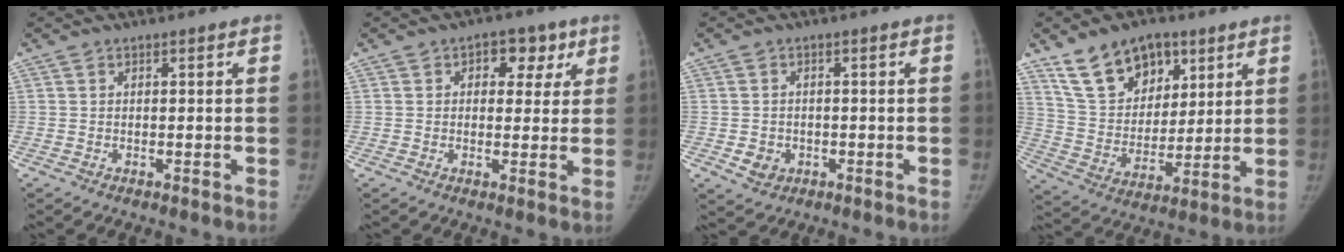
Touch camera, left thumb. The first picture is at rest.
{"total": 6.6, "force": [2.7, 4.6, 3.9], "torque": [-0.007, -0.003, 0.029]}
{"total": 3.5, "force": [-1.0, 3.0, 1.5], "torque": [-0.016, 0.003, -0.009]}
{"total": 15.4, "force": [9.3, 9.9, 7.2], "torque": [-0.084, -0.036, 0.173]}